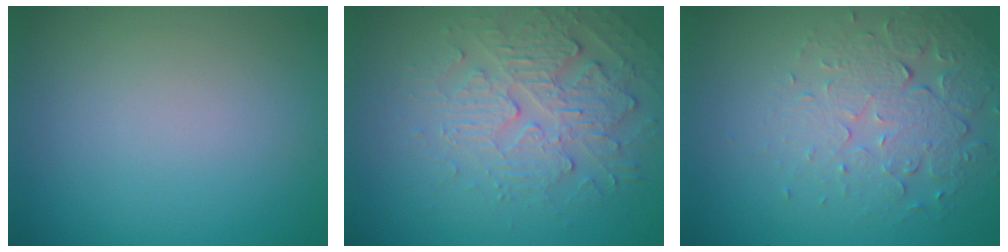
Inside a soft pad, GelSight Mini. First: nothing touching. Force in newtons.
{"total": 3.9, "press": 3.5, "slide": 1.8}
{"total": 5.5, "press": 3.6, "slide": 4.1}